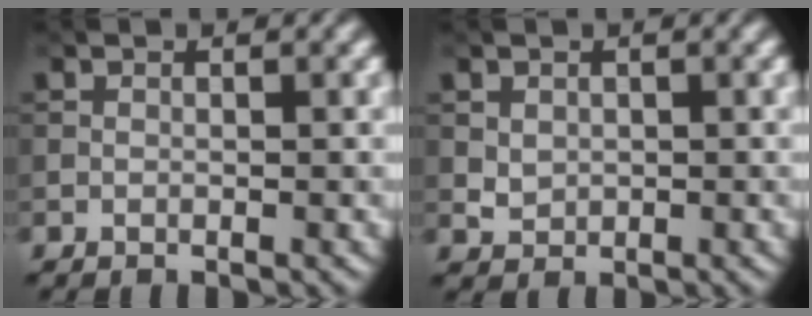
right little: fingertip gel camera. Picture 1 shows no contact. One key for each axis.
{"total": 1.1, "fx": 0.2, "fy": 1.0, "fz": 0.5, "tx": -0.012, "ty": -0.002, "tz": 0.007}